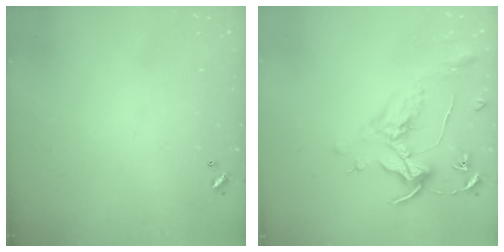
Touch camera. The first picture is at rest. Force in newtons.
{"total": 1.6, "press": 1.4, "slide": 0.7}